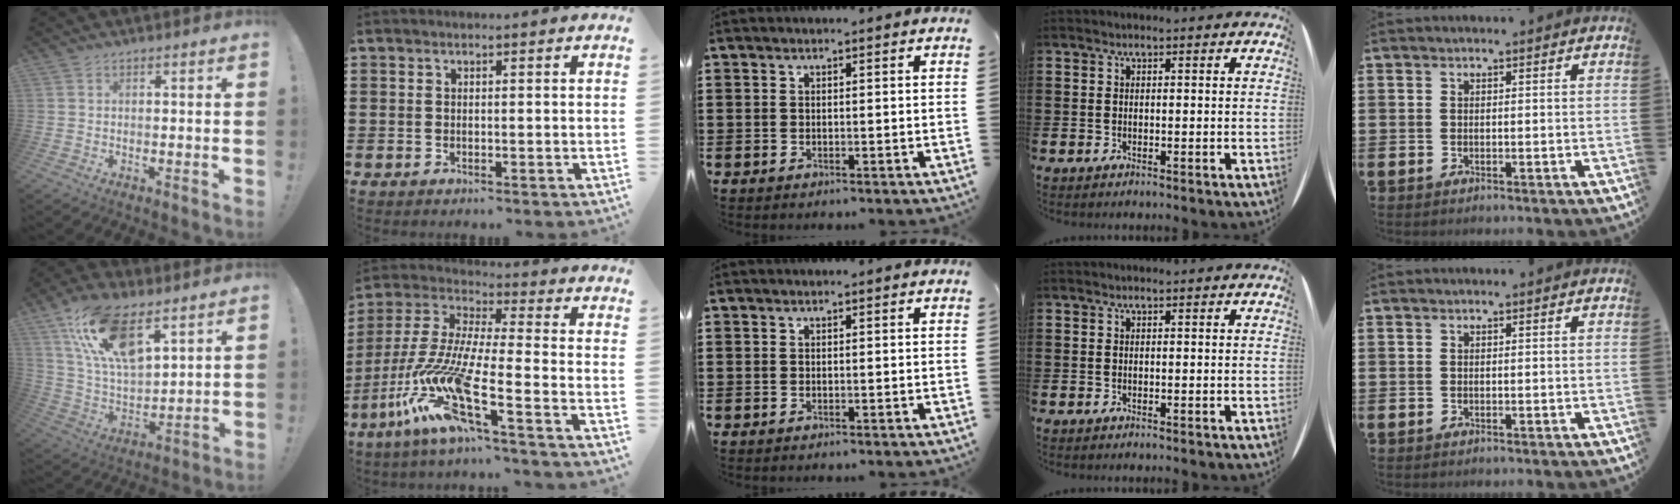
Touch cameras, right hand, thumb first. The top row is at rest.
{"thumb": {"total": 17.6, "force": [10.3, 7.6, 12.0], "torque": [-0.233, -0.047, 0.185]}, "index": {"total": 14.1, "force": [-8.4, 1.8, 11.1], "torque": [-0.262, -0.025, -0.170]}}